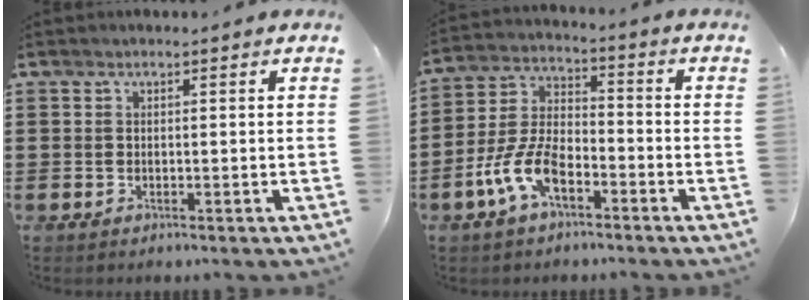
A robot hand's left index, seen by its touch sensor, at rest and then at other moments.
{"total": 8.7, "force": [-5.1, 3.8, 5.9], "torque": [-0.151, -0.004, -0.102]}